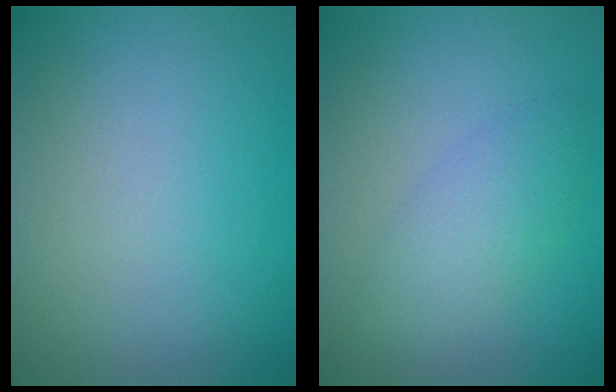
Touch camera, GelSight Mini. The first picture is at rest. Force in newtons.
{"total": 3.2, "press": 3.2, "slide": 0.0}